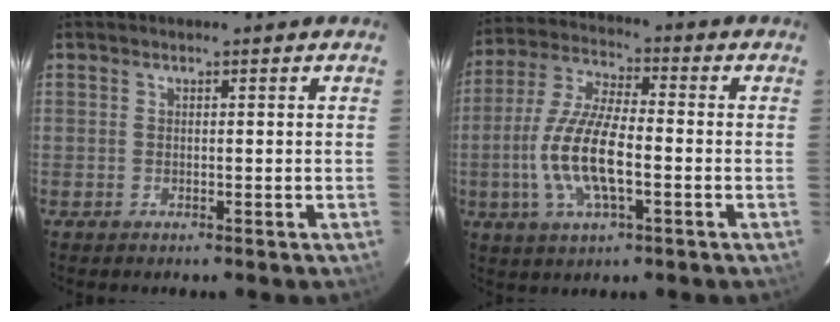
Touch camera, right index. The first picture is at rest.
{"total": 13.1, "force": [-3.1, 4.3, 12.0], "torque": [-0.253, -0.002, -0.063]}